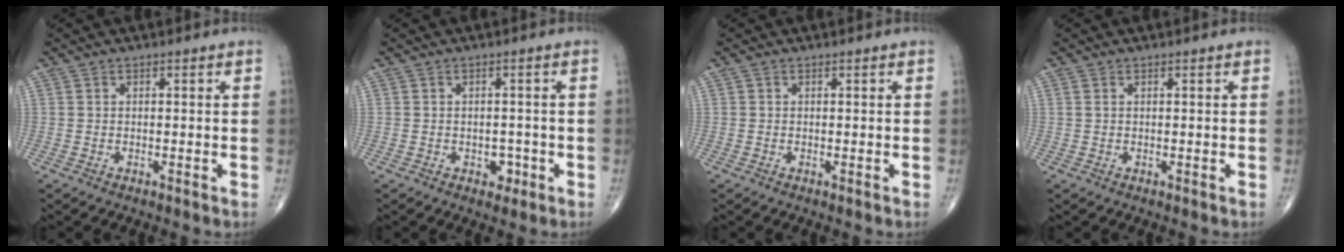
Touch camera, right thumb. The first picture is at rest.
{"total": 2.3, "force": [-0.9, 1.8, 1.2], "torque": [0.004, 0.003, -0.010]}
{"total": 0.0}
{"total": 0.6, "force": [0.3, 0.3, 0.4], "torque": [-0.011, 0.008, 0.007]}